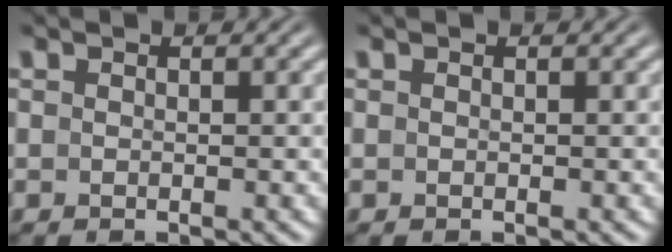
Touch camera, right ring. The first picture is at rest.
{"total": 0.0}